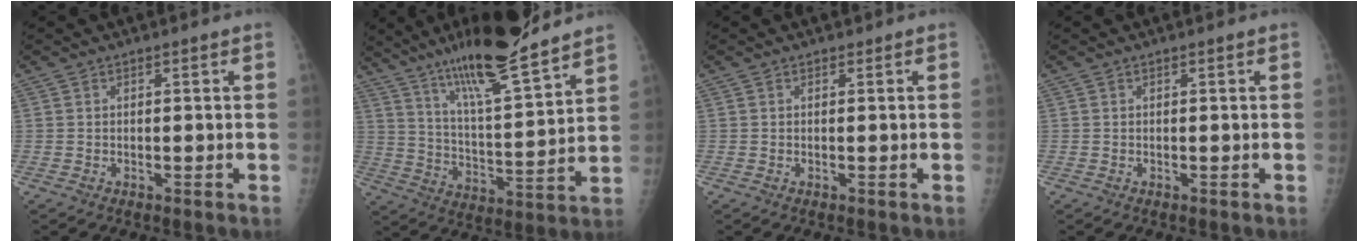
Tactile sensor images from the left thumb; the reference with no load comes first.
{"total": 18.0, "force": [13.7, 2.3, 11.4], "torque": [-0.174, -0.075, 0.236]}
{"total": 0.0}
{"total": 0.0}